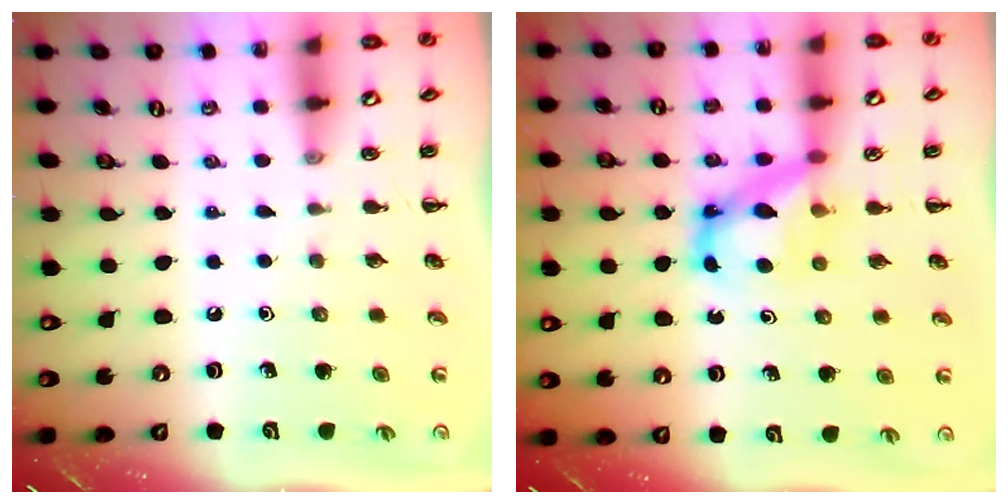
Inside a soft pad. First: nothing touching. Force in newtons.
{"total": 6.2, "press": 6.2, "slide": 0.3}